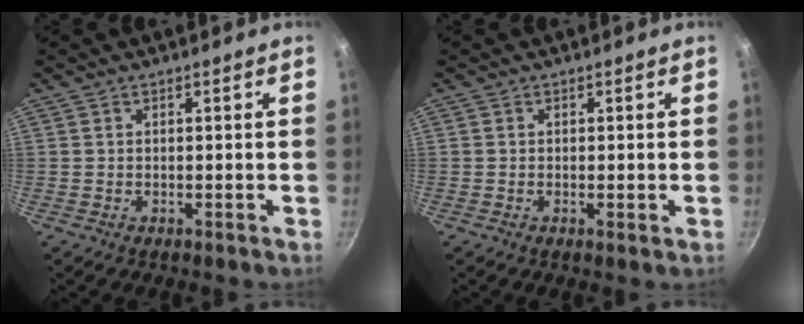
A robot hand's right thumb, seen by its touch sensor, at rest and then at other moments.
{"total": 1.0, "force": [-0.2, 0.2, 0.9], "torque": [-0.016, -0.002, -0.005]}